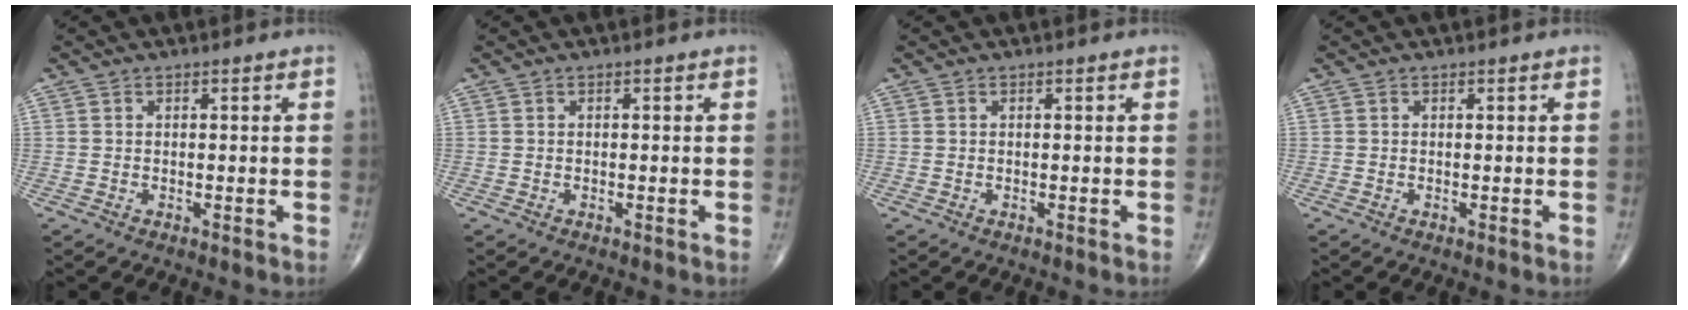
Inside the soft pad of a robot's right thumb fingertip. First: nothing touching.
{"total": 0.0}
{"total": 0.0}
{"total": 0.0}